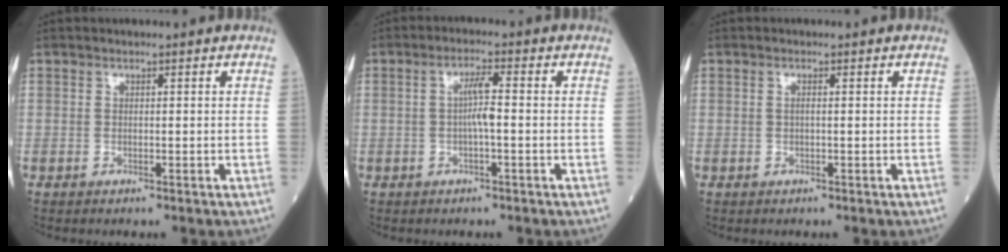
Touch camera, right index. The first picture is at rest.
{"total": 3.6, "force": [-0.2, 0.2, 3.6], "torque": [-0.066, 0.006, -0.004]}
{"total": 0.8, "force": [0.1, 0.1, 0.8], "torque": [-0.018, 0.001, 0.001]}